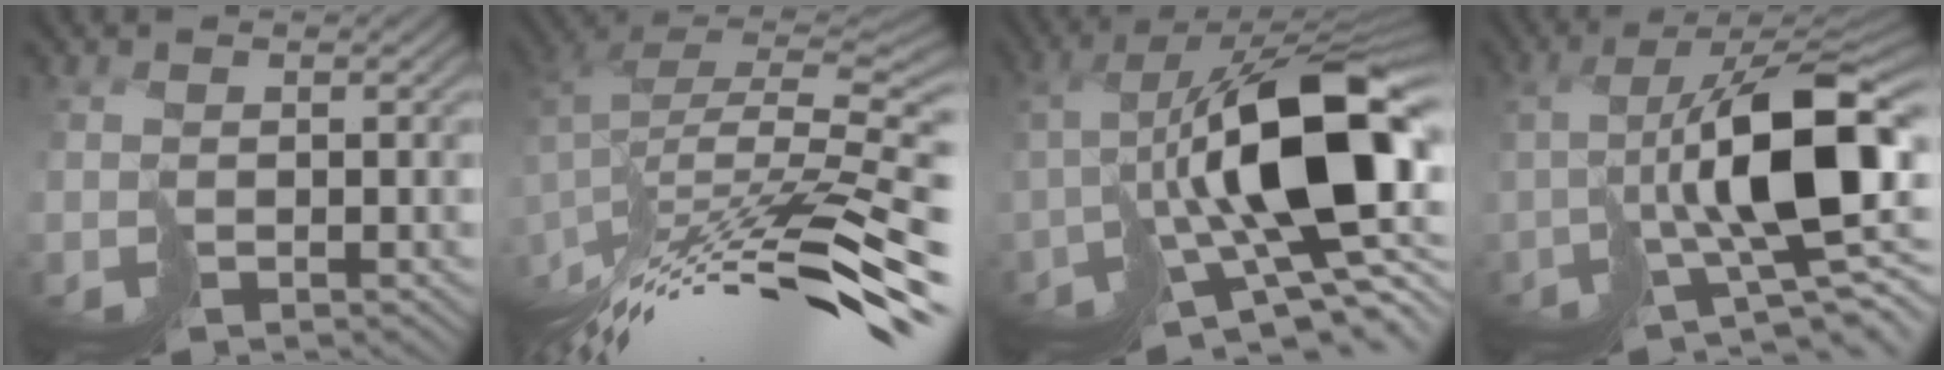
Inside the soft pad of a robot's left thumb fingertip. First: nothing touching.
{"total": 14.0, "force": [-7.3, 3.5, 11.4], "torque": [-0.236, 0.019, -0.126]}
{"total": 17.2, "force": [-1.4, 6.9, 15.7], "torque": [-0.265, -0.003, -0.014]}
{"total": 13.7, "force": [0.0, 4.6, 12.9], "torque": [-0.209, 0.006, 0.003]}